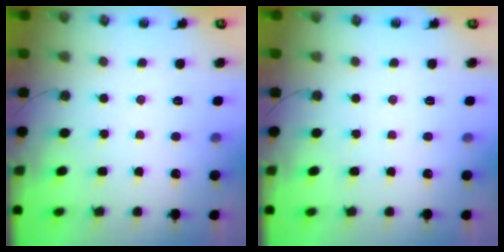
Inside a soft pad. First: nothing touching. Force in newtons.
{"total": 0.0}